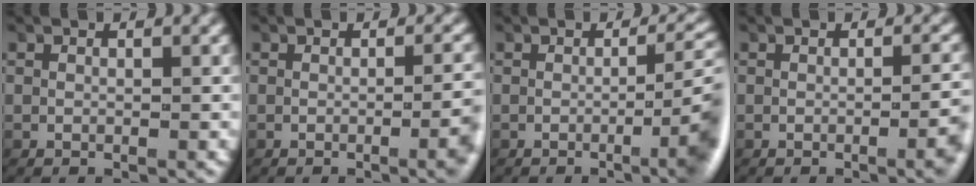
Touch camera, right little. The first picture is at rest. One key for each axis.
{"total": 2.8, "fx": -0.7, "fy": 0.4, "fz": 2.7, "tx": -0.026, "ty": 0.005, "tz": -0.015}
{"total": 5.4, "fx": -1.2, "fy": 1.4, "fz": 5.1, "tx": -0.051, "ty": 0.005, "tz": -0.025}
{"total": 2.5, "fx": -0.7, "fy": 0.3, "fz": 2.4, "tx": -0.025, "ty": 0.005, "tz": -0.015}